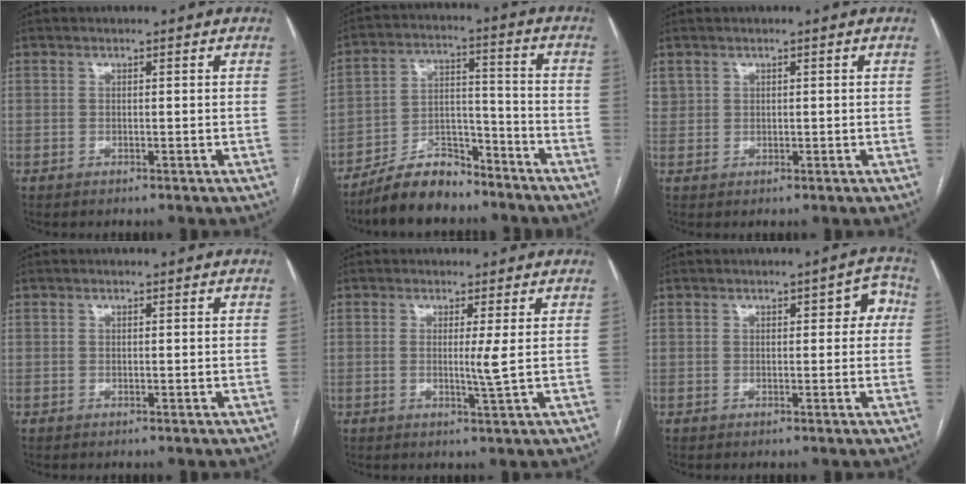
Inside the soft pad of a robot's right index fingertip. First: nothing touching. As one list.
[{"total": 10.0, "force": [-8.6, 3.5, 3.6], "torque": [-0.062, 0.017, -0.155]}, {"total": 1.6, "force": [0.9, 1.3, 0.1], "torque": [0.008, 0.007, 0.016]}, {"total": 0.0}, {"total": 2.5, "force": [0.2, -0.7, 2.4], "torque": [-0.042, -0.007, 0.003]}, {"total": 3.8, "force": [0.7, 1.9, 3.2], "torque": [-0.024, 0.025, 0.006]}]